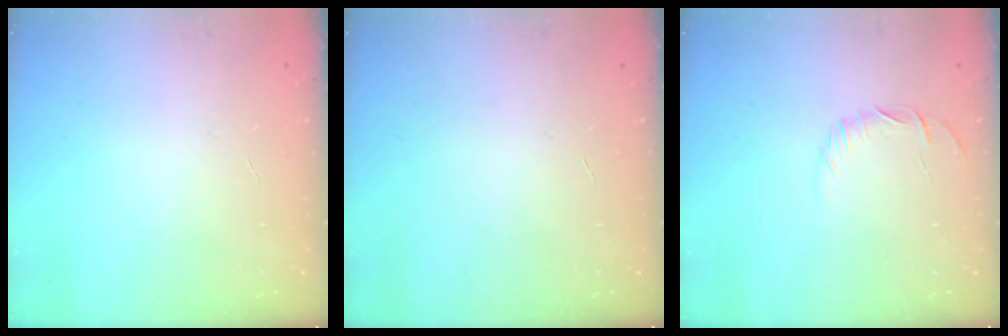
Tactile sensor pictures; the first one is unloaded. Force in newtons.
{"total": 0.0}
{"total": 6.0, "press": 5.7, "slide": 1.8}